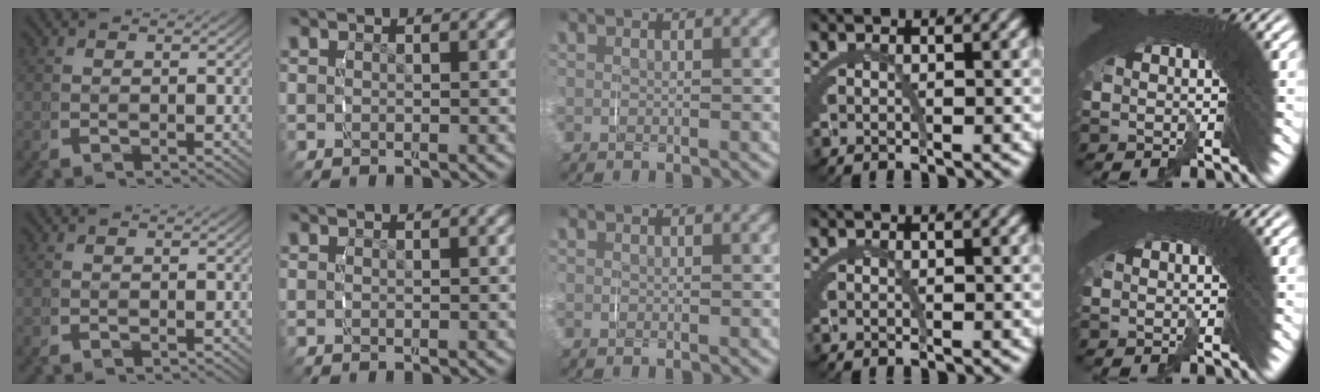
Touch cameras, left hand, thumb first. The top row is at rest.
{}